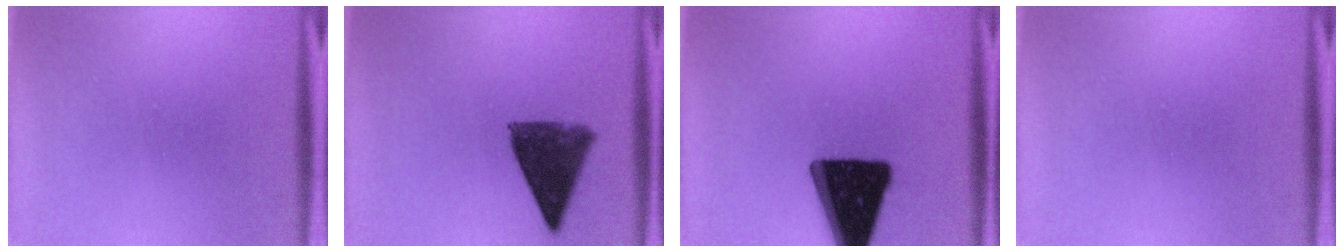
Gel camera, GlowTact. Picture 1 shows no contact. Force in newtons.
{"total": 10.5}
{"total": 19.3}
{"total": 0.0}